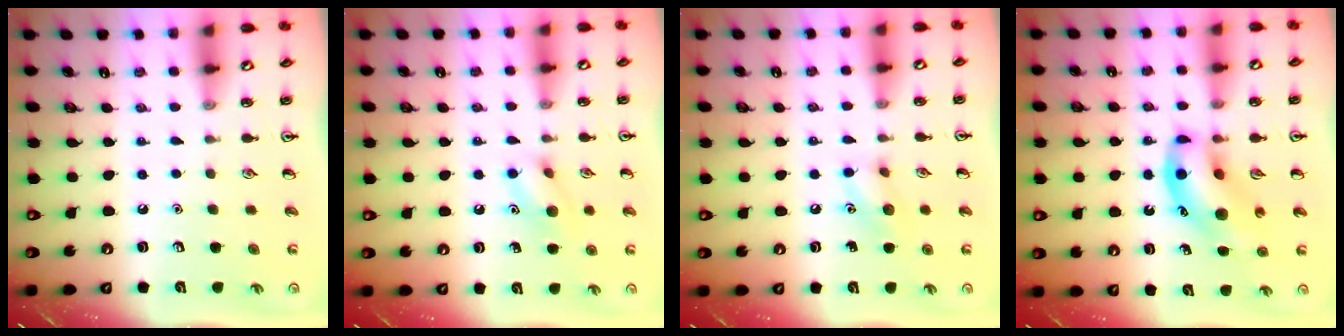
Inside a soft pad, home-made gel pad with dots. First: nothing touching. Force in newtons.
{"total": 8.8, "press": 8.7, "slide": 1.2}
{"total": 8.1, "press": 8.0, "slide": 1.1}
{"total": 11.1, "press": 10.8, "slide": 2.6}